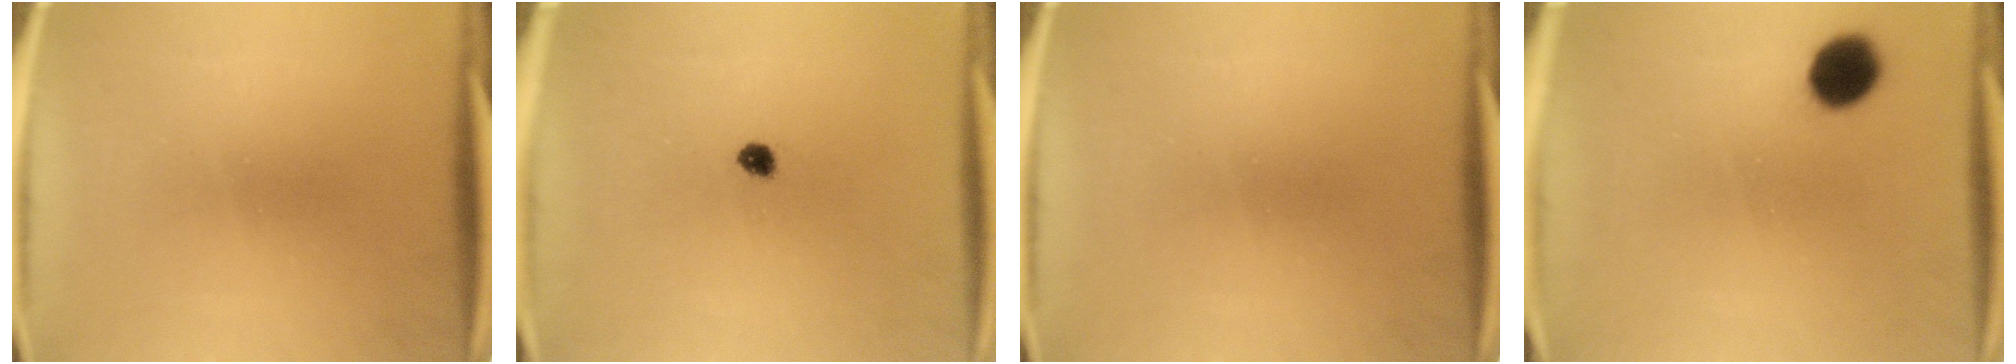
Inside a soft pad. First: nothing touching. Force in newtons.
{"total": 1.9}
{"total": 0.0}
{"total": 7.3}